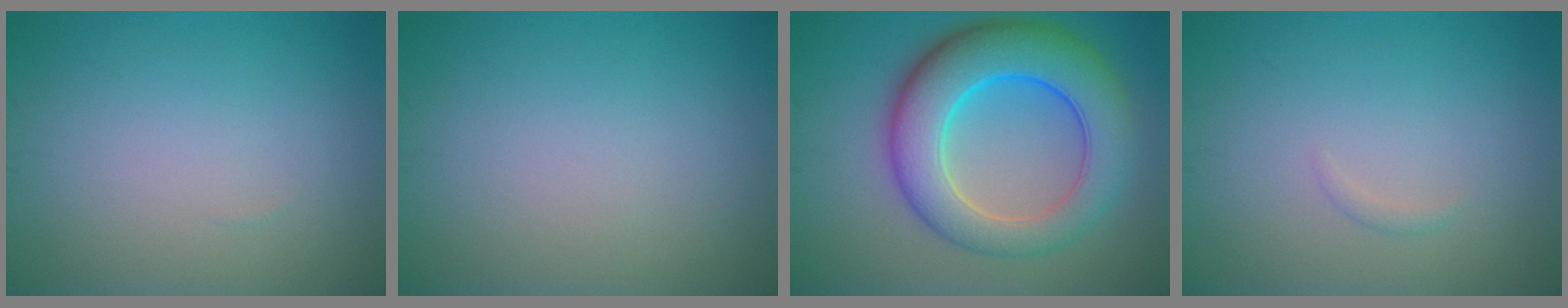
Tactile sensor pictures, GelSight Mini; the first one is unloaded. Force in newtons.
{"total": 0.0}
{"total": 10.0, "press": 10.0, "slide": 0.2}
{"total": 0.5, "press": 0.5, "slide": 0.0}